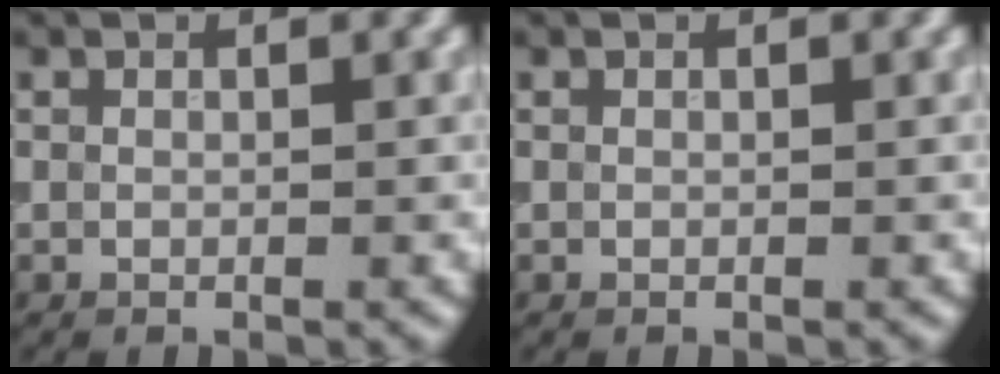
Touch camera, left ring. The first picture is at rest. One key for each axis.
{"total": 0.0}